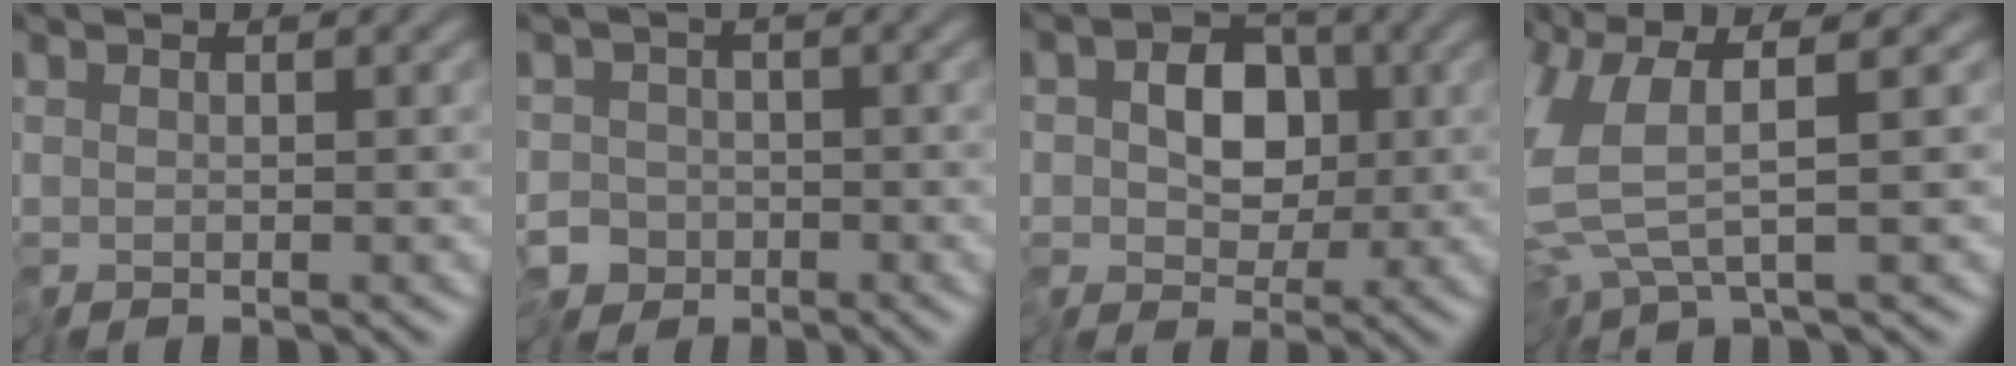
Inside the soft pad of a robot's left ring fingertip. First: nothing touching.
{"total": 3.2, "force": [-2.1, 2.4, 0.5], "torque": [-0.003, 0.000, -0.051]}
{"total": 6.1, "force": [-0.7, 4.3, 4.2], "torque": [-0.065, 0.003, -0.028]}
{"total": 6.4, "force": [0.3, 2.4, 6.0], "torque": [-0.152, -0.017, 0.009]}